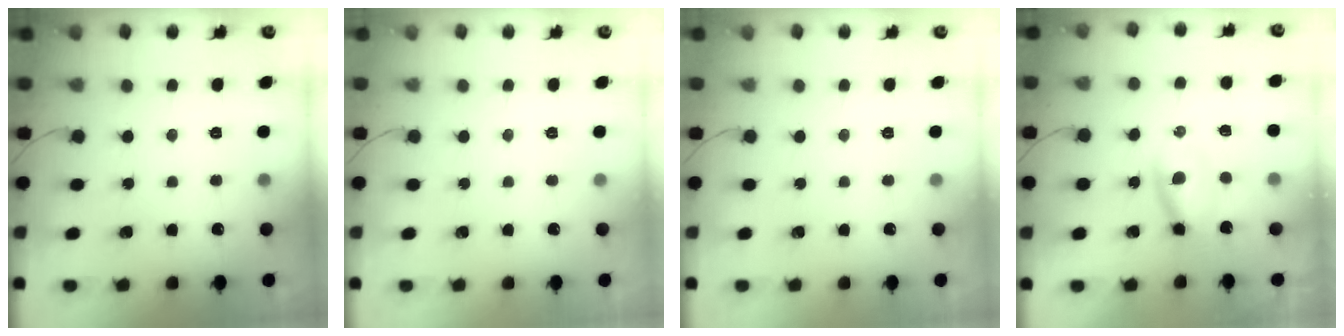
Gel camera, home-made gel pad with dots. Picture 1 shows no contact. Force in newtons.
{"total": 0.0}
{"total": 0.0}
{"total": 3.4, "press": 3.1, "slide": 1.2}